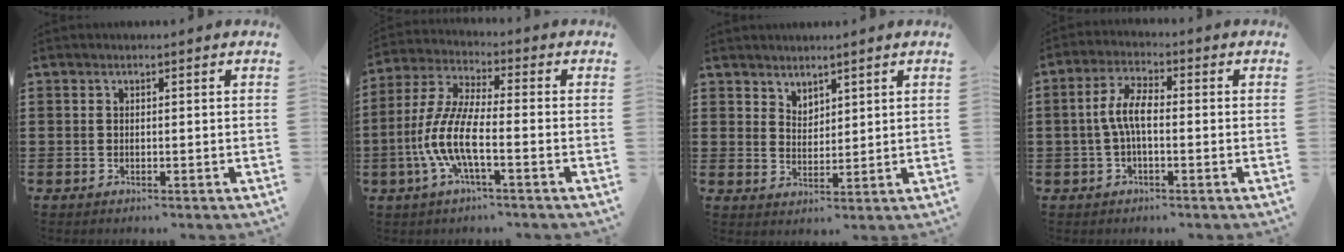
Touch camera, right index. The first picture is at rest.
{"total": 8.8, "force": [-3.2, 2.1, 7.9], "torque": [-0.196, -0.017, -0.070]}
{"total": 3.0, "force": [2.7, 1.3, -0.2], "torque": [-0.004, -0.001, 0.054]}
{"total": 5.7, "force": [-0.5, 2.2, 5.3], "torque": [-0.115, 0.001, -0.016]}